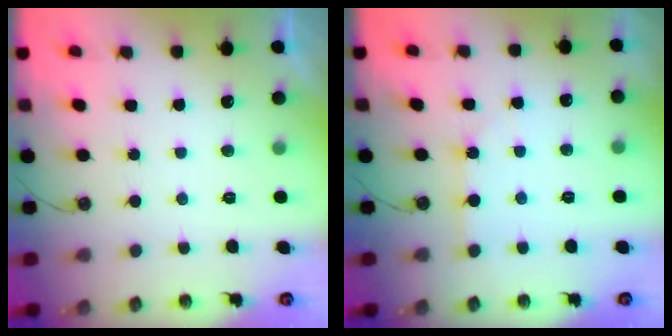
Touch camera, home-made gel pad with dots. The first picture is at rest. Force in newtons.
{"total": 2.5, "press": 2.5, "slide": 0.3}